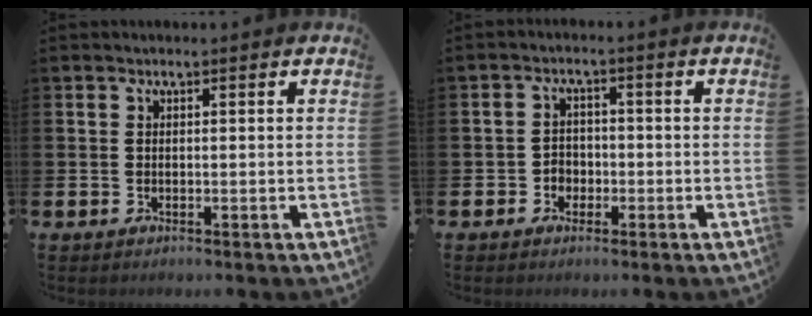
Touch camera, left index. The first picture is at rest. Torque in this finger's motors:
{"motor_torque": [0.00, 0.18, 0.07, 0.00]}